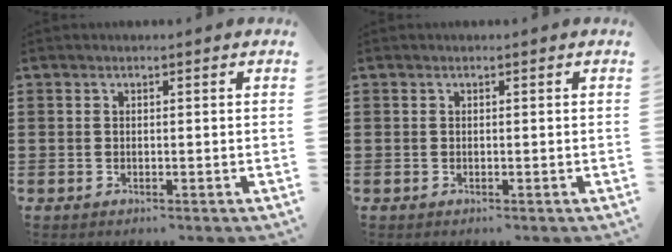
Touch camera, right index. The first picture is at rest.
{"total": 0.0}